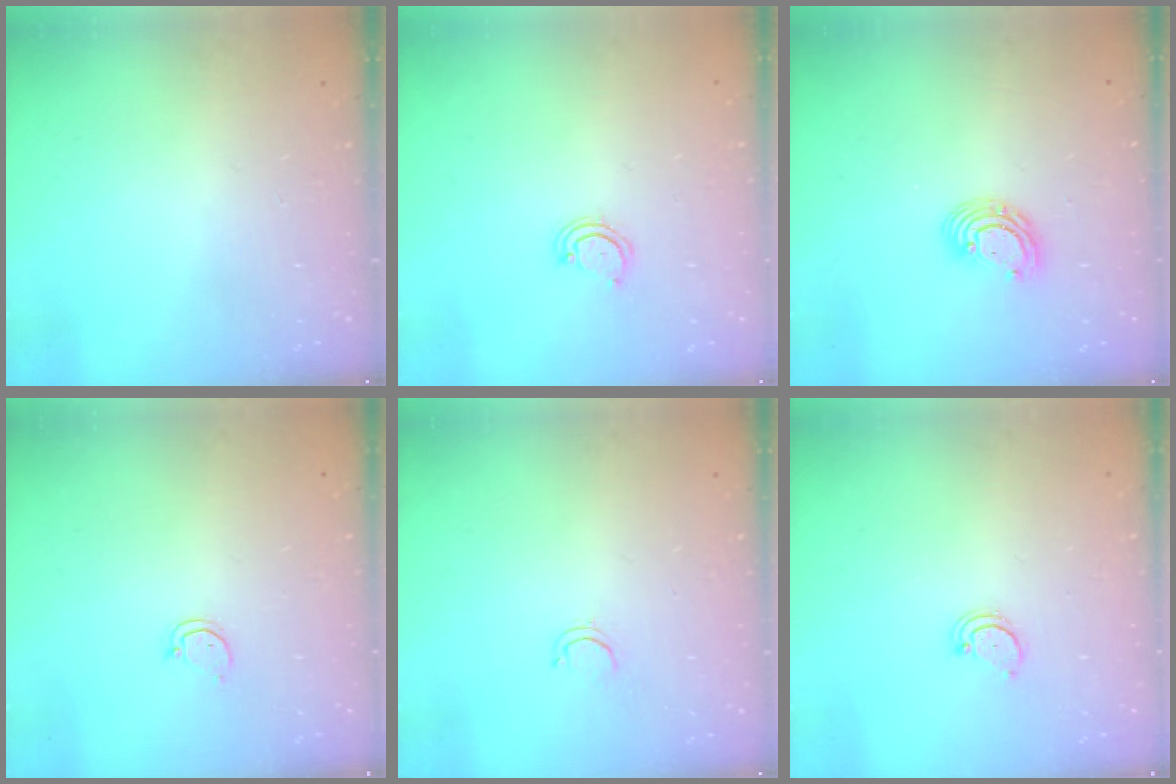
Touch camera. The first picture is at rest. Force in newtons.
{"total": 3.9, "press": 3.9, "slide": 0.4}
{"total": 6.7, "press": 6.6, "slide": 0.8}
{"total": 2.5, "press": 2.5, "slide": 0.3}
{"total": 2.6, "press": 2.5, "slide": 0.4}
{"total": 1.9, "press": 1.9, "slide": 0.2}